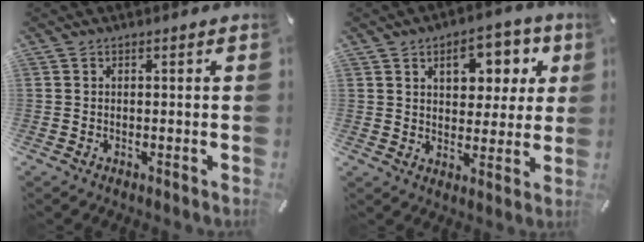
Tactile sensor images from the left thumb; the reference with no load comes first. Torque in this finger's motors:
{"motor_torque": [0.42, 0.26, 0.11, -0.10, 0.20]}